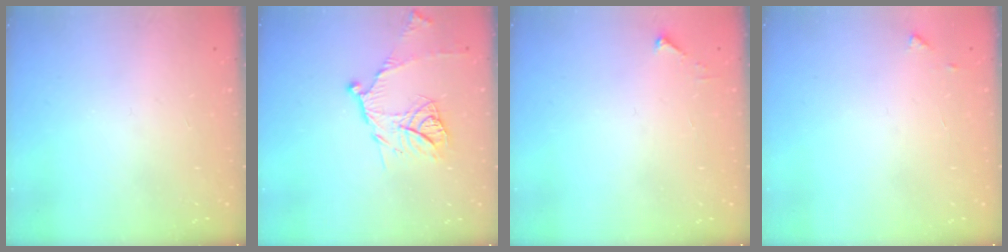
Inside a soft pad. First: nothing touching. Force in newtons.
{"total": 12.4, "press": 12.4, "slide": 1.0}
{"total": 2.5, "press": 2.5, "slide": 0.3}
{"total": 4.5, "press": 4.4, "slide": 0.5}